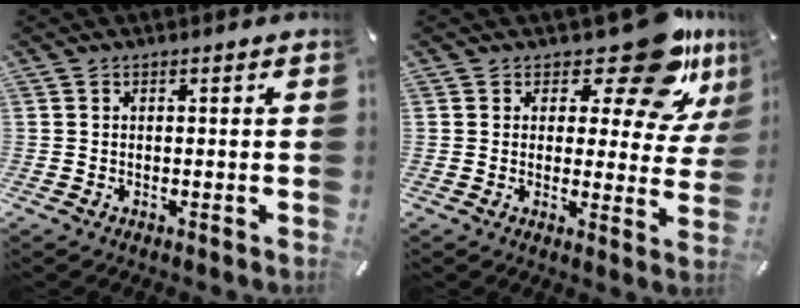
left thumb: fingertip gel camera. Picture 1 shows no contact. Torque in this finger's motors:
{"motor_torque": [1.47, 1.08, 0.85, -0.91, 0.05]}